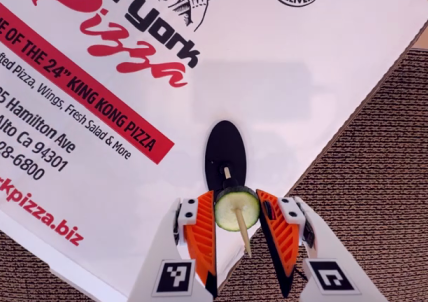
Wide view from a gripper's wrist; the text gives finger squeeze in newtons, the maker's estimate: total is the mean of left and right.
{"total": 9.0, "left": 9.2, "right": 8.8}